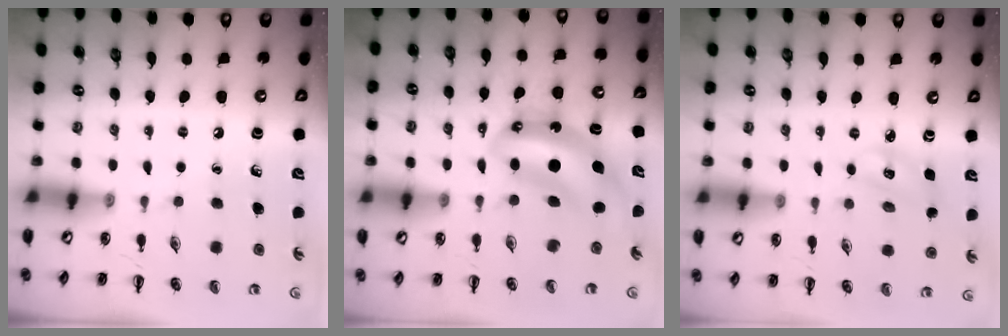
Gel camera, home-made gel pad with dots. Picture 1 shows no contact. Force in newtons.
{"total": 8.8, "press": 8.6, "slide": 1.9}
{"total": 3.7, "press": 3.6, "slide": 1.0}